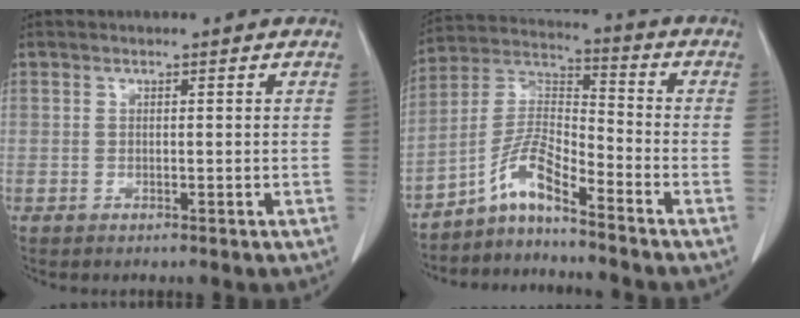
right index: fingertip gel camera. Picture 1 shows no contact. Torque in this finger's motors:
{"motor_torque": [0.56, -0.53, 0.16, 0.06]}